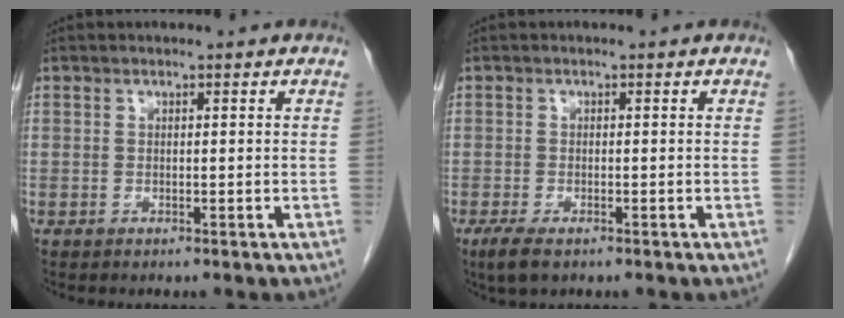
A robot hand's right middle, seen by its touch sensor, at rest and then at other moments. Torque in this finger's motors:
{"motor_torque": [0.59, -0.50, 0.03, 0.05]}